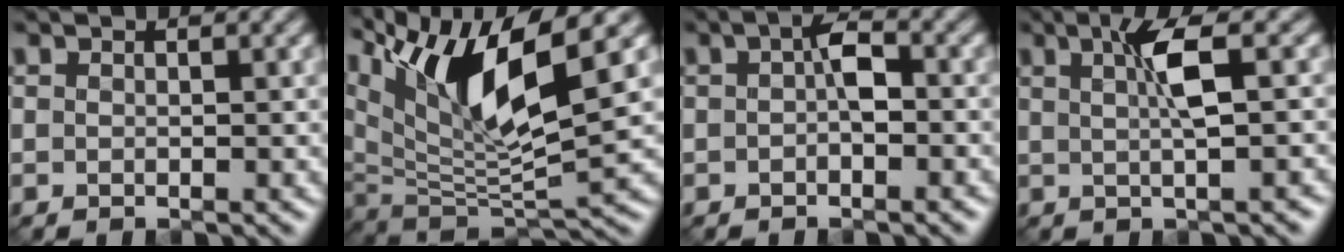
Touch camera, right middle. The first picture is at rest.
{"total": 11.6, "force": [5.4, 3.2, 9.7], "torque": [-0.184, 0.000, 0.105]}
{"total": 2.2, "force": [-0.2, 0.9, 2.0], "torque": [-0.035, 0.007, -0.007]}
{"total": 3.8, "force": [0.8, 0.7, 3.6], "torque": [-0.060, 0.007, 0.013]}